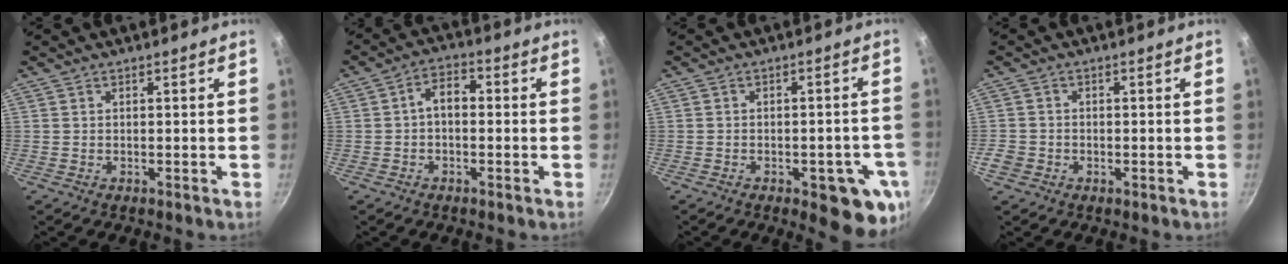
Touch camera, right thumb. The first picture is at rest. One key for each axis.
{"total": 4.7, "fx": -0.3, "fy": 3.0, "fz": 3.6, "tx": -0.048, "ty": 0.017, "tz": -0.013}
{"total": 11.0, "fx": -4.2, "fy": 4.6, "fz": 9.1, "tx": -0.070, "ty": 0.011, "tz": -0.049}
{"total": 3.3, "fx": -1.3, "fy": 2.8, "fz": 1.2, "tx": -0.022, "ty": 0.011, "tz": -0.025}